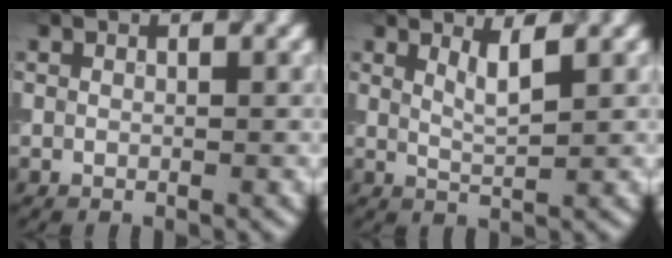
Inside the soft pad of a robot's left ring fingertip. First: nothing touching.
{"total": 2.1, "force": [1.1, 0.5, 1.6], "torque": [-0.025, -0.005, 0.020]}